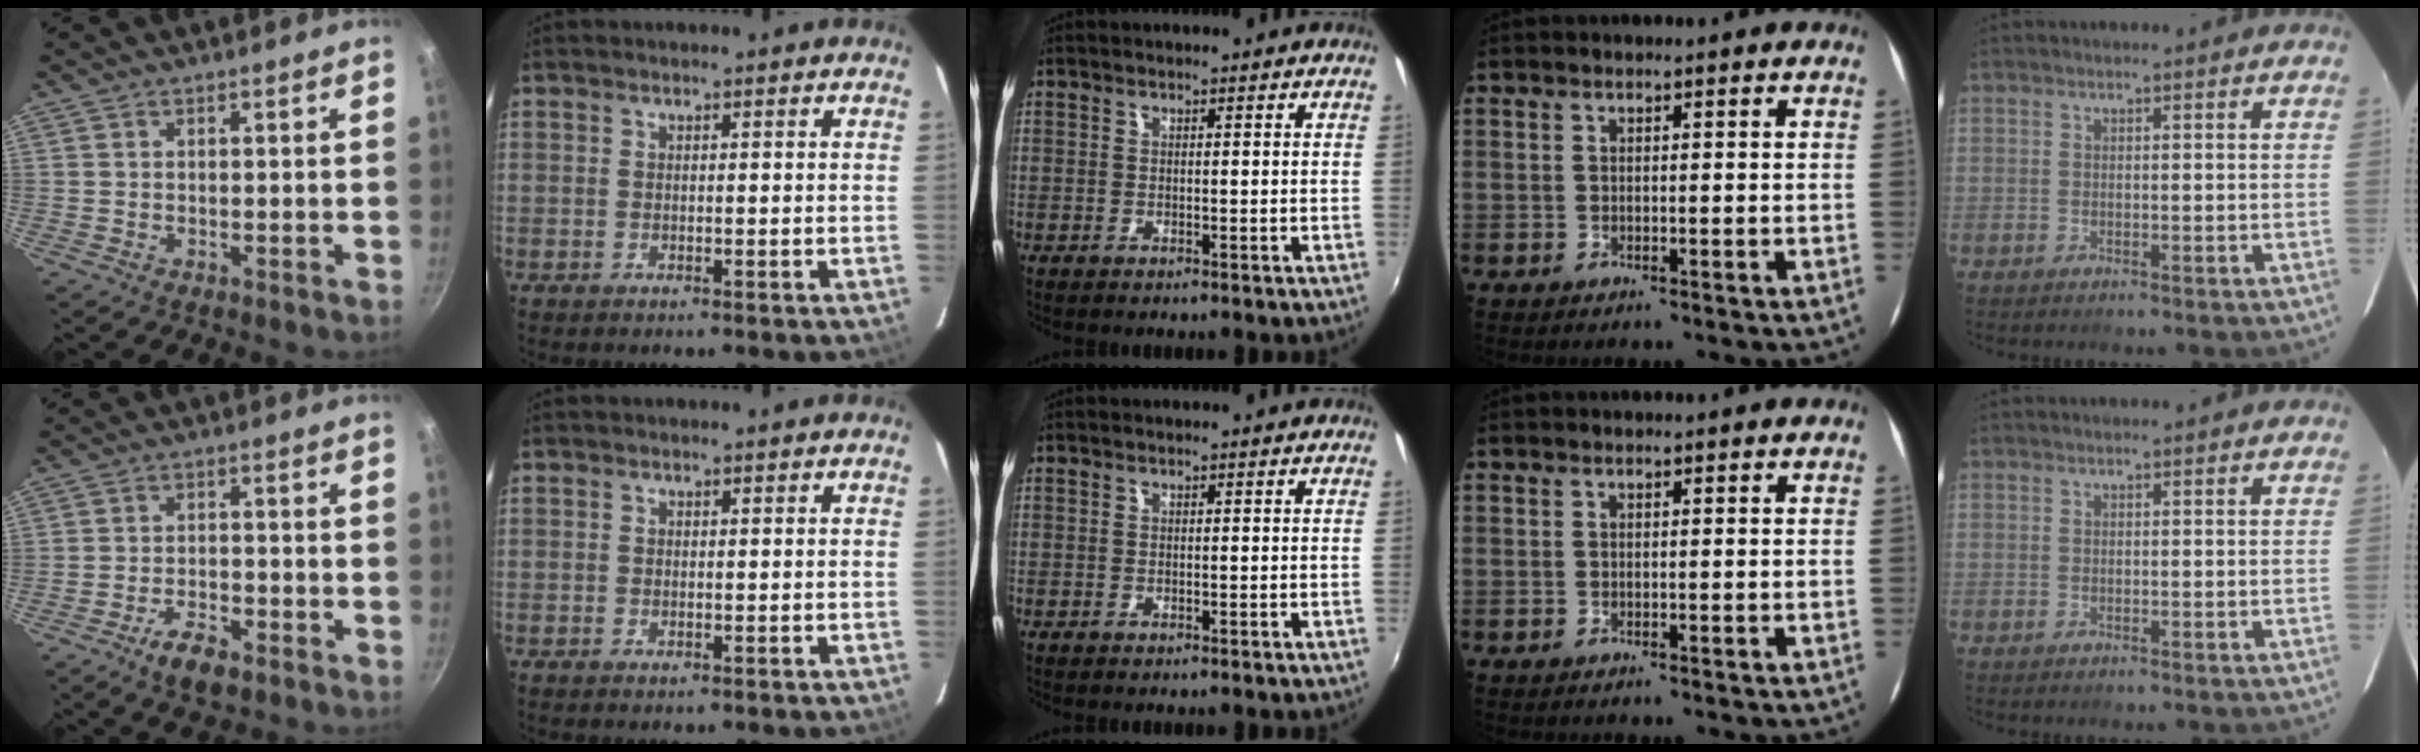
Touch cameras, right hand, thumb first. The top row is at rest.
{"thumb": {"total": 5.8, "force": [-3.7, 2.3, 3.8], "torque": [-0.065, 0.020, -0.064]}}